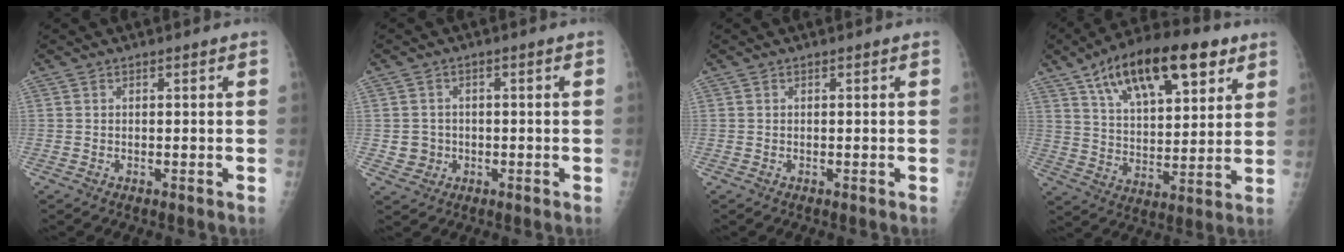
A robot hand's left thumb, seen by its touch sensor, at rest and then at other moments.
{"total": 3.3, "force": [-0.7, 3.2, 0.4], "torque": [0.010, 0.006, -0.008]}
{"total": 0.0}
{"total": 21.7, "force": [11.6, 9.6, 15.6], "torque": [-0.225, -0.022, 0.193]}